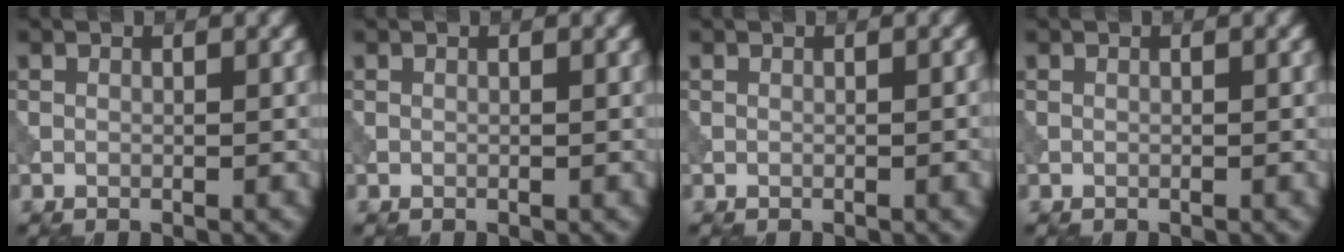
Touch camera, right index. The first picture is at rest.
{"total": 0.0}
{"total": 0.7, "force": [0.0, 0.0, 0.7], "torque": [-0.010, 0.000, 0.000]}
{"total": 0.0}